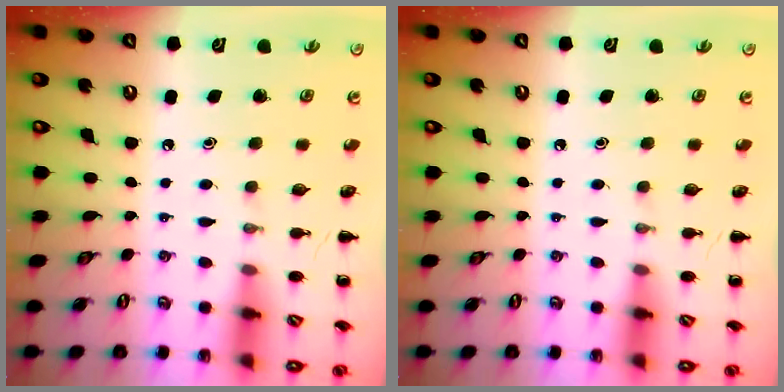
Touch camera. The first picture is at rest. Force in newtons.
{"total": 0.0}